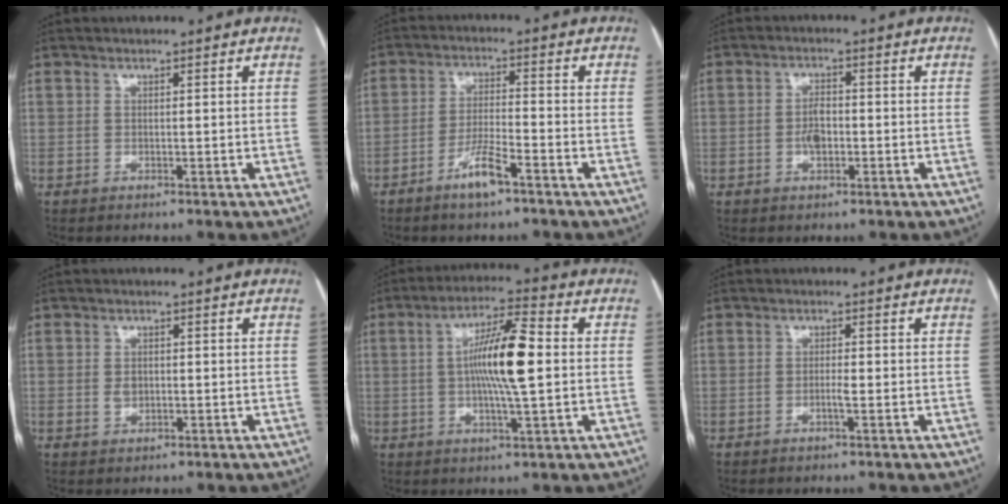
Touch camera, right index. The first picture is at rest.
{"total": 5.7, "force": [-3.7, 0.6, 4.3], "torque": [-0.086, -0.002, -0.068]}
{"total": 3.3, "force": [-0.7, 1.7, 2.7], "torque": [-0.052, 0.003, -0.012]}
{"total": 2.1, "force": [-0.1, 1.5, 1.4], "torque": [-0.024, 0.001, 0.002]}
{"total": 11.3, "force": [0.5, 1.2, 11.2], "torque": [-0.204, 0.010, 0.004]}
{"total": 1.7, "force": [-0.5, 0.2, 1.6], "torque": [-0.031, 0.001, -0.010]}